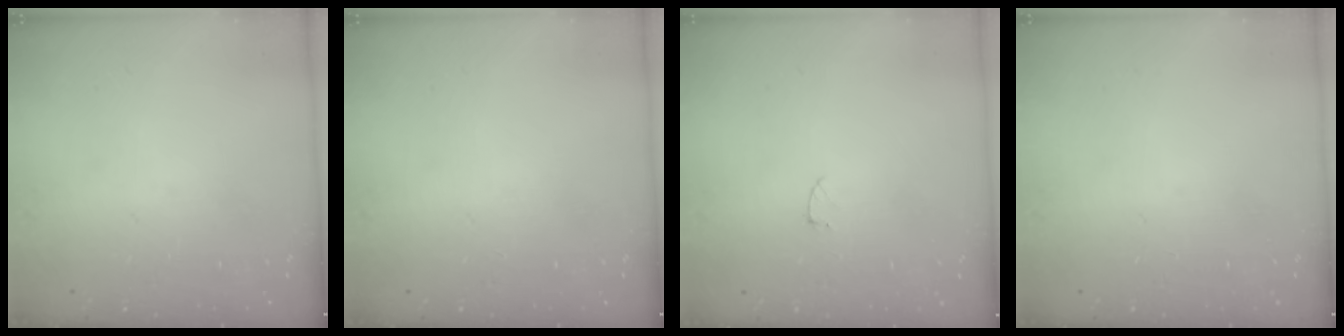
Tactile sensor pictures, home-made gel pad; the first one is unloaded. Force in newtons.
{"total": 0.0}
{"total": 2.6, "press": 2.6, "slide": 0.2}
{"total": 0.0}